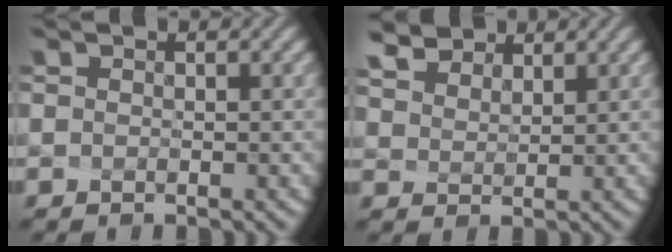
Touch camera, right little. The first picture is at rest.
{"total": 4.1, "force": [3.5, 1.8, 1.3], "torque": [-0.064, -0.003, 0.077]}